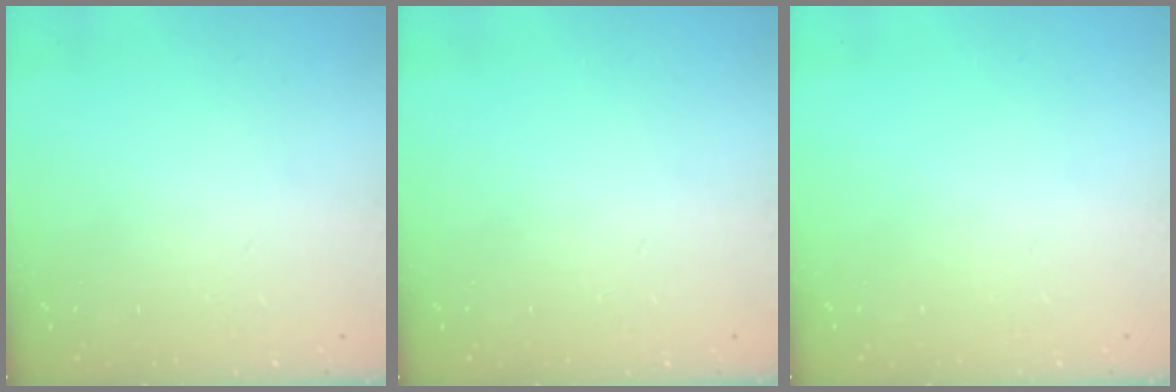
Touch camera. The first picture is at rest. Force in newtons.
{"total": 0.0}
{"total": 0.0}